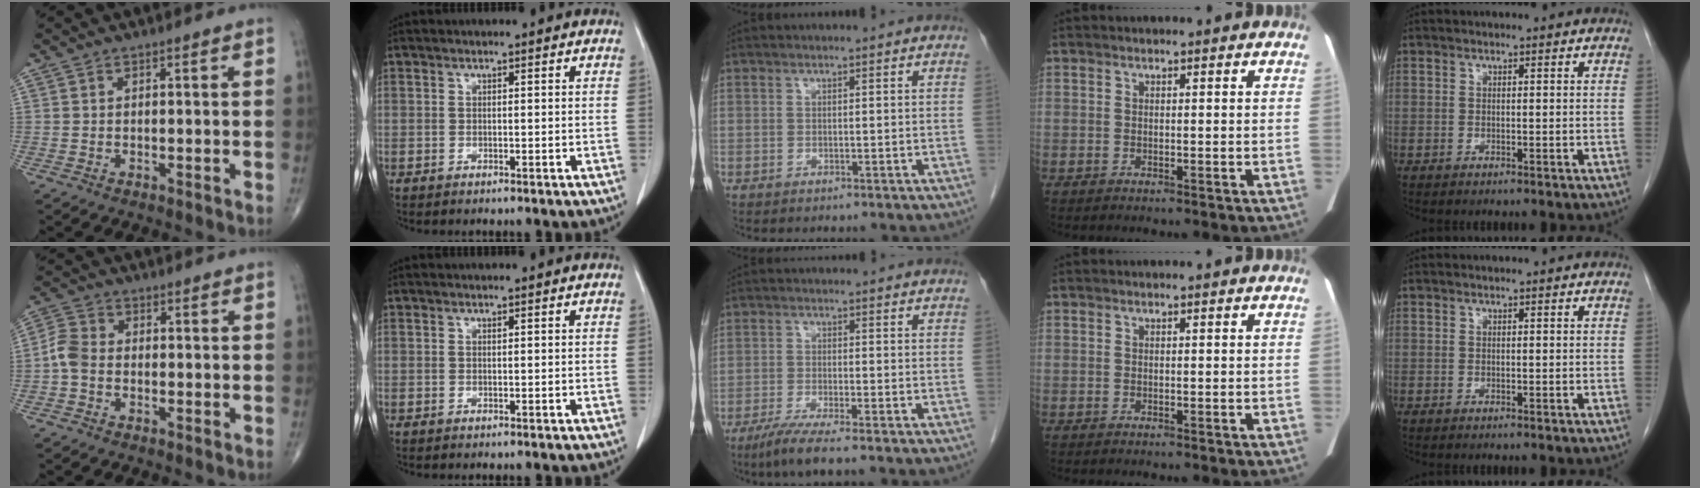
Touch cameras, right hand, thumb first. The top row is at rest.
{"thumb": {"total": 4.5, "force": [-1.0, 3.3, 2.8], "torque": [-0.057, 0.011, -0.031]}, "middle": {"total": 5.2, "force": [-3.8, -0.4, 3.5], "torque": [-0.067, -0.015, -0.072]}}